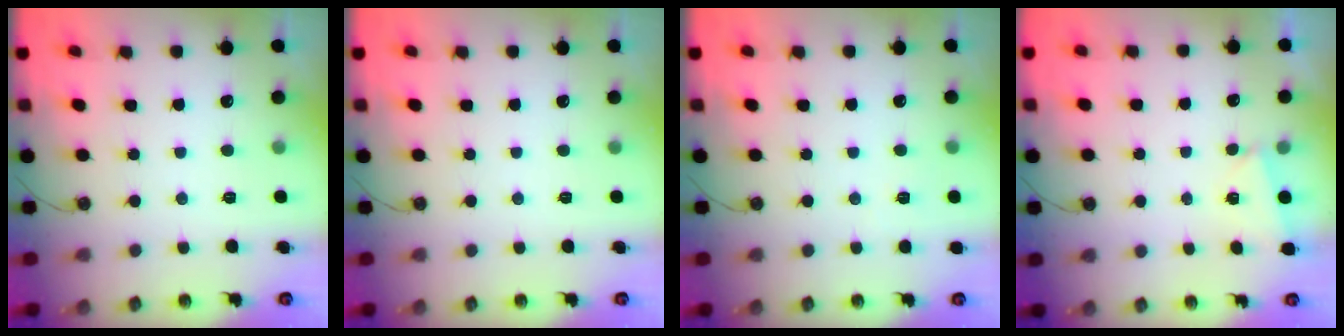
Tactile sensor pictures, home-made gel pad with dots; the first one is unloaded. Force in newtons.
{"total": 0.0}
{"total": 2.2, "press": 2.1, "slide": 0.7}
{"total": 2.1, "press": 0.8, "slide": 1.9}